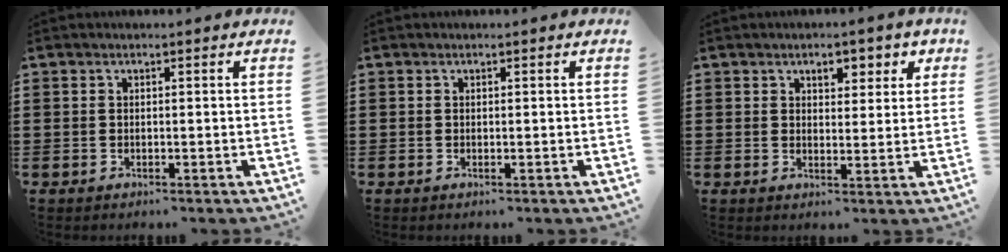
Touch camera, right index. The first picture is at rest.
{"total": 0.0}
{"total": 3.7, "force": [2.1, 2.2, 2.2], "torque": [-0.029, 0.001, 0.028]}